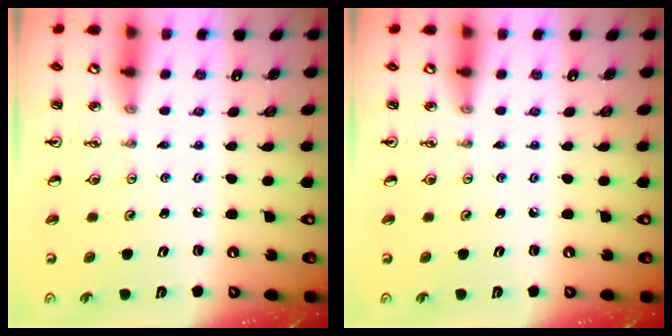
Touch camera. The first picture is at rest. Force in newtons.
{"total": 0.0}